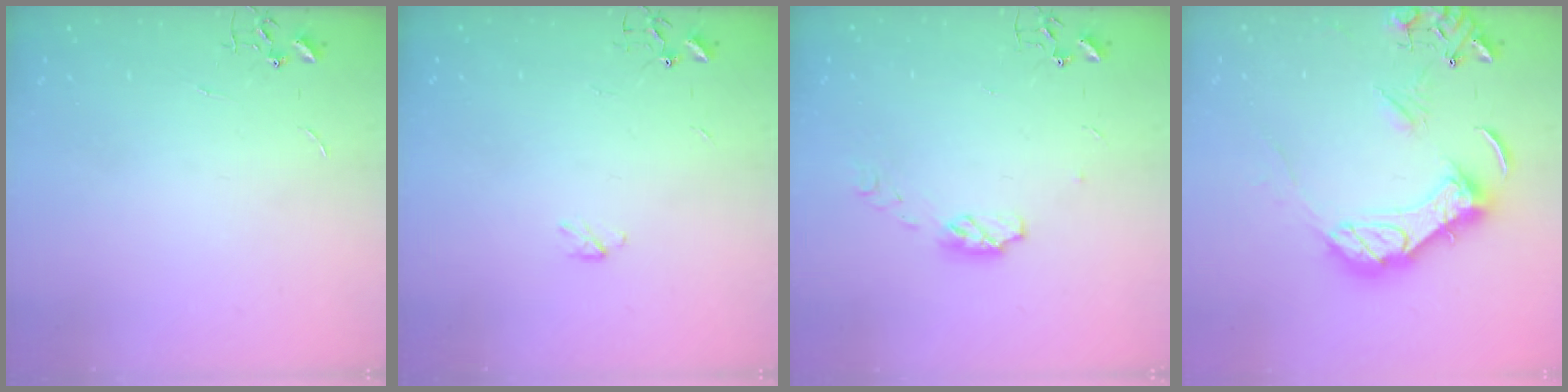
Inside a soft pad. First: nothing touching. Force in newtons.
{"total": 2.9, "press": 2.9, "slide": 0.5}
{"total": 5.9, "press": 5.9, "slide": 0.5}
{"total": 18.5, "press": 18.3, "slide": 2.7}